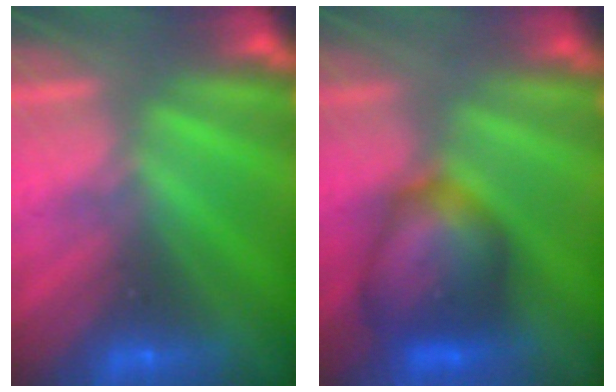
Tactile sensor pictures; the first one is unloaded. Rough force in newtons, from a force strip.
{"total": 8.1}